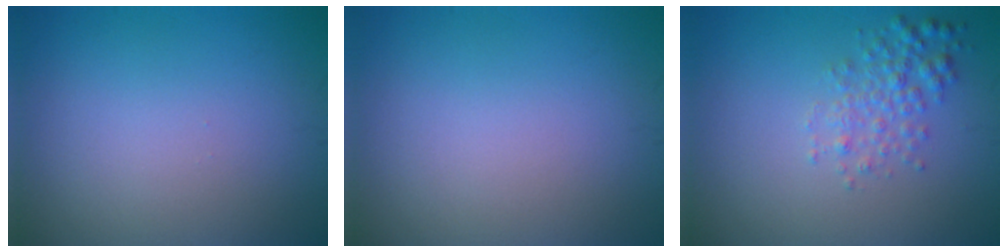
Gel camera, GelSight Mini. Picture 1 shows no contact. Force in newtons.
{"total": 0.0}
{"total": 2.4, "press": 2.4, "slide": 0.1}